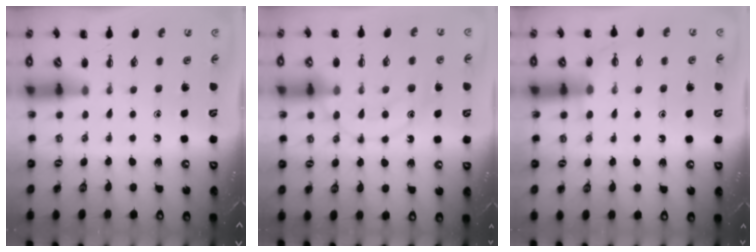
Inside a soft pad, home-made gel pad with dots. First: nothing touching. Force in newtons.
{"total": 13.4, "press": 13.3, "slide": 0.9}
{"total": 7.9, "press": 7.8, "slide": 1.5}